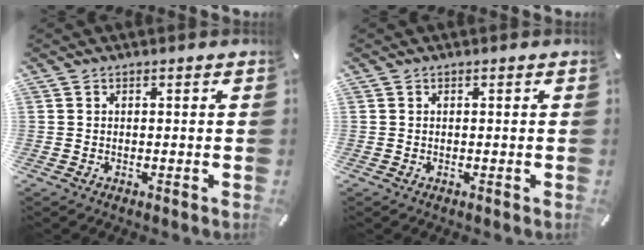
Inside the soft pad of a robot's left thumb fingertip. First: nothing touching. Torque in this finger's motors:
{"motor_torque": [0.00, 0.00, 0.01, 0.01, 0.00]}